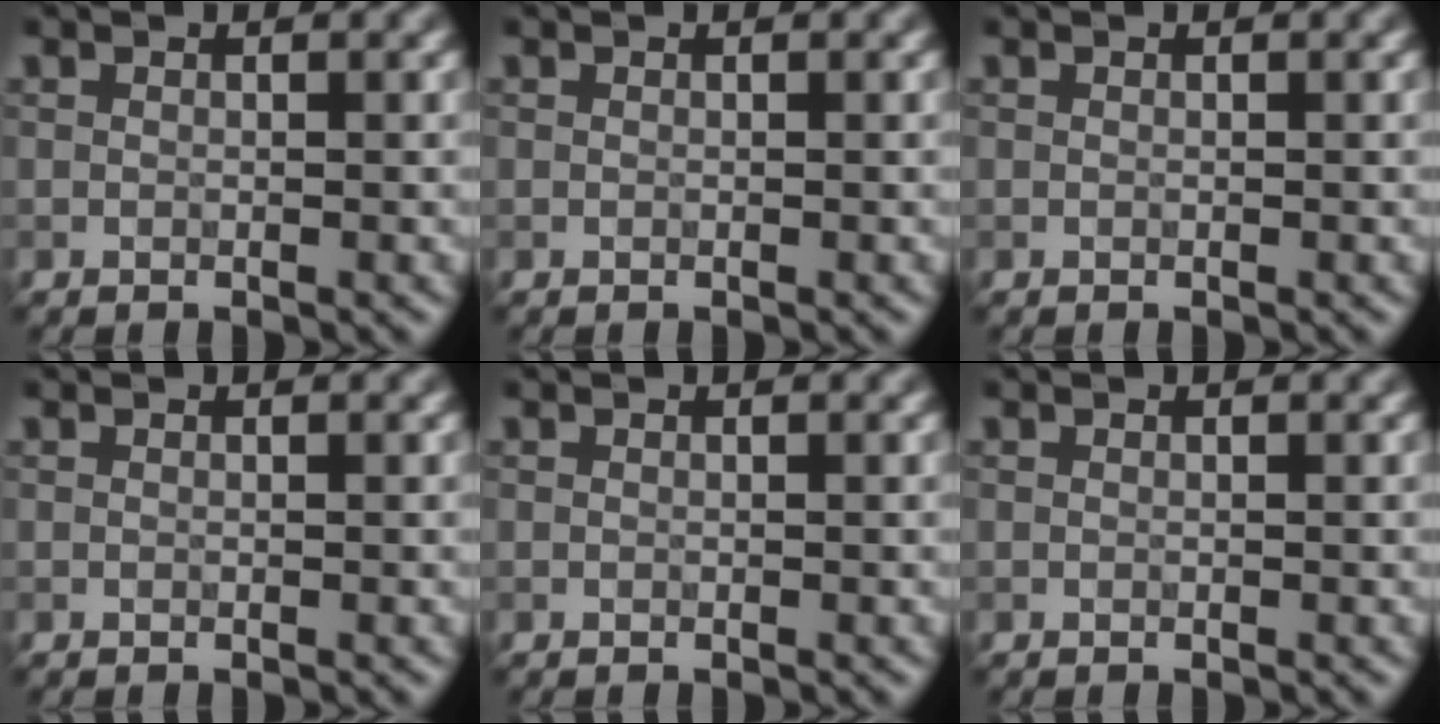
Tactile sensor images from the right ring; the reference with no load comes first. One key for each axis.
{"total": 0.0}
{"total": 0.0}
{"total": 0.0}
{"total": 0.0}
{"total": 0.0}